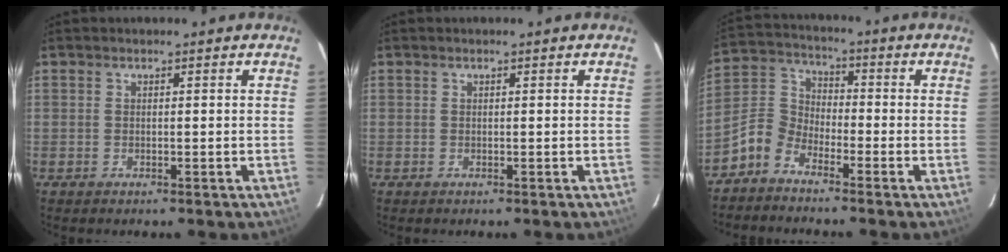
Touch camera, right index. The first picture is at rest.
{"total": 0.0}
{"total": 6.6, "force": [-4.8, 3.9, 2.3], "torque": [-0.059, 0.028, -0.118]}